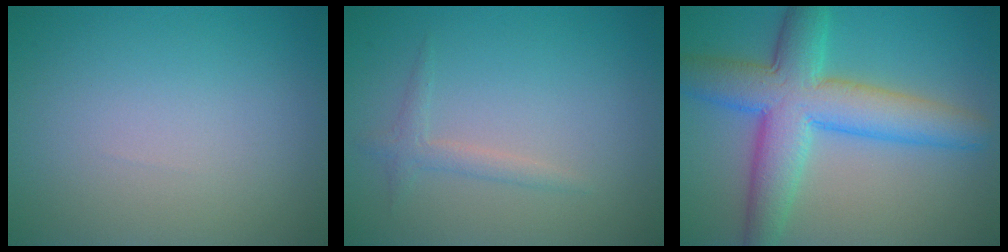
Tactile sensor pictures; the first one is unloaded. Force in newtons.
{"total": 1.4, "press": 1.4, "slide": 0.1}
{"total": 8.6, "press": 8.6, "slide": 0.1}